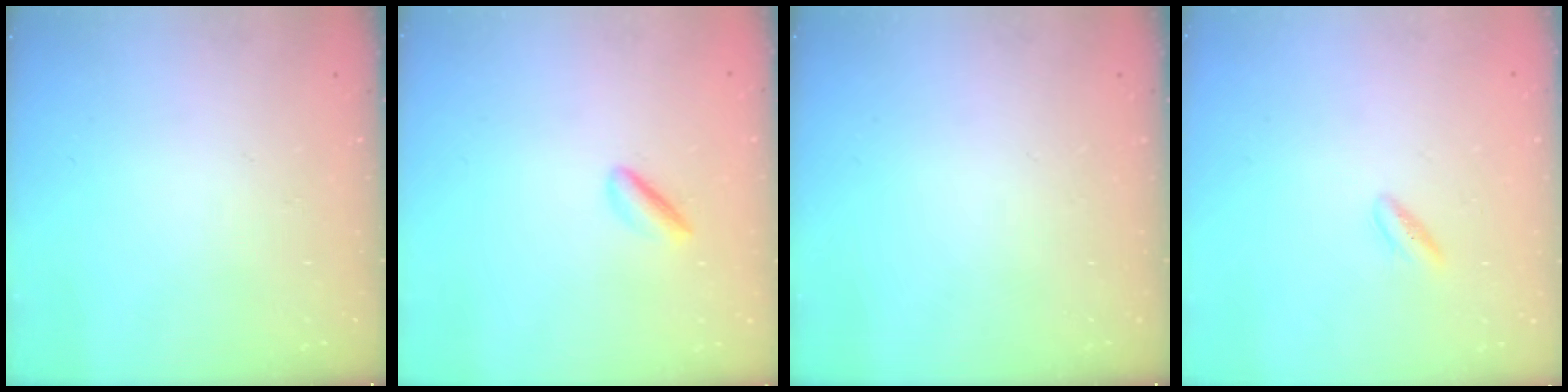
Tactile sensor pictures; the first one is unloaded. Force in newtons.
{"total": 2.3, "press": 2.2, "slide": 0.3}
{"total": 0.0}
{"total": 1.8, "press": 1.5, "slide": 1.0}